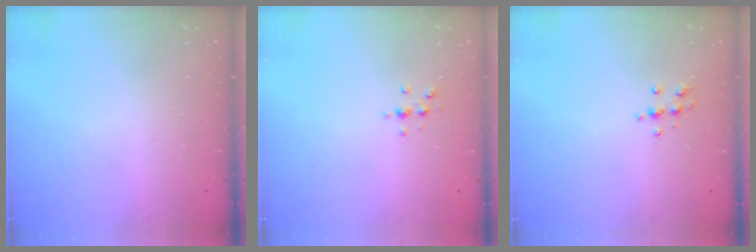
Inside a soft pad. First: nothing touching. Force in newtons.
{"total": 2.4, "press": 2.4, "slide": 0.3}
{"total": 6.2, "press": 6.2, "slide": 0.9}